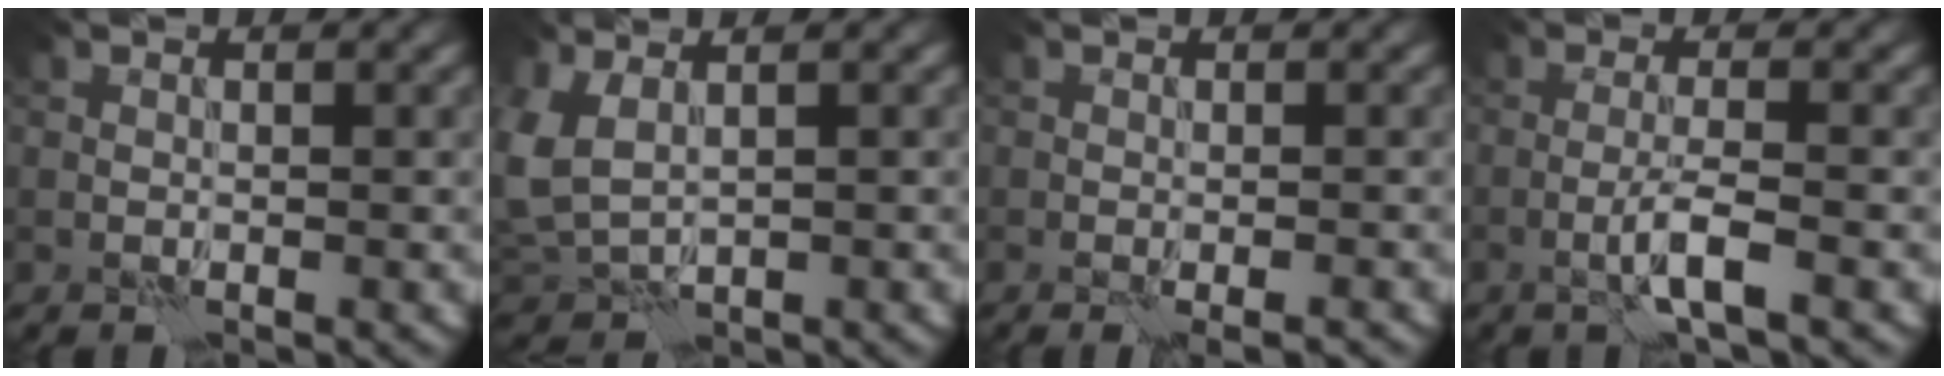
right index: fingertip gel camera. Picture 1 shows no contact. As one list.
[{"total": 3.7, "force": [1.3, 2.2, 2.7], "torque": [-0.079, 0.004, 0.030]}, {"total": 2.4, "force": [-1.2, 0.5, 2.0], "torque": [-0.021, 0.003, -0.015]}, {"total": 2.6, "force": [-1.1, 0.2, 2.4], "torque": [-0.046, 0.008, -0.027]}]